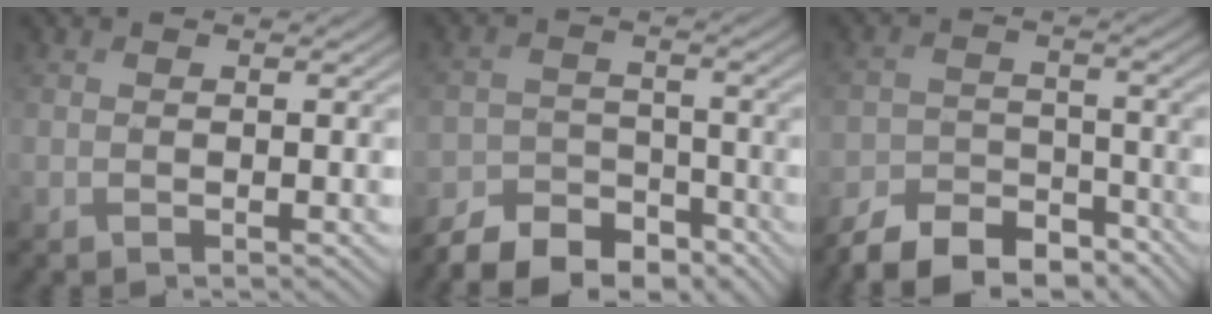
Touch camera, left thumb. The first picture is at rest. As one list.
[{"total": 8.6, "force": [-7.4, 3.9, 1.9], "torque": [-0.029, -0.021, -0.127]}, {"total": 9.3, "force": [-8.1, 3.8, 2.5], "torque": [-0.039, -0.023, -0.135]}]